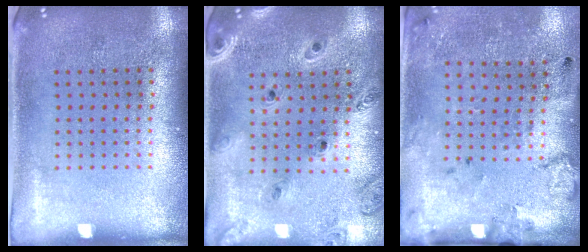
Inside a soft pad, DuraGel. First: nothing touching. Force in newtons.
{"total": 1.2, "press": 1.2, "slide": 0.2}
{"total": 2.2, "press": 1.4, "slide": 1.7}